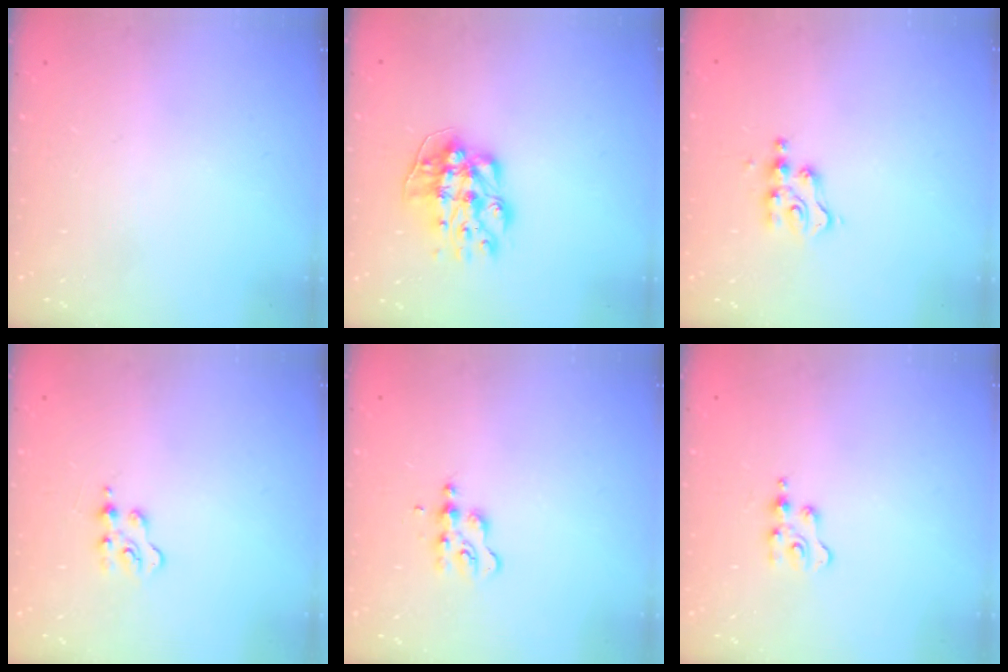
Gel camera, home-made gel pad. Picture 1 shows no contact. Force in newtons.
{"total": 11.1, "press": 11.1, "slide": 0.8}
{"total": 4.2, "press": 4.1, "slide": 0.5}
{"total": 2.4, "press": 2.4, "slide": 0.3}
{"total": 3.5, "press": 3.5, "slide": 0.5}
{"total": 2.5, "press": 2.4, "slide": 0.4}